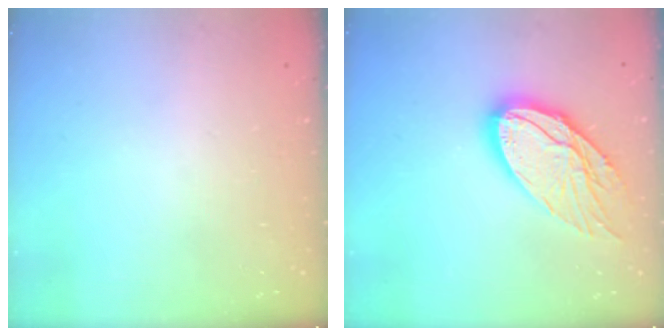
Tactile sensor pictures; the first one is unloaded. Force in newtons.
{"total": 17.8, "press": 17.7, "slide": 1.5}